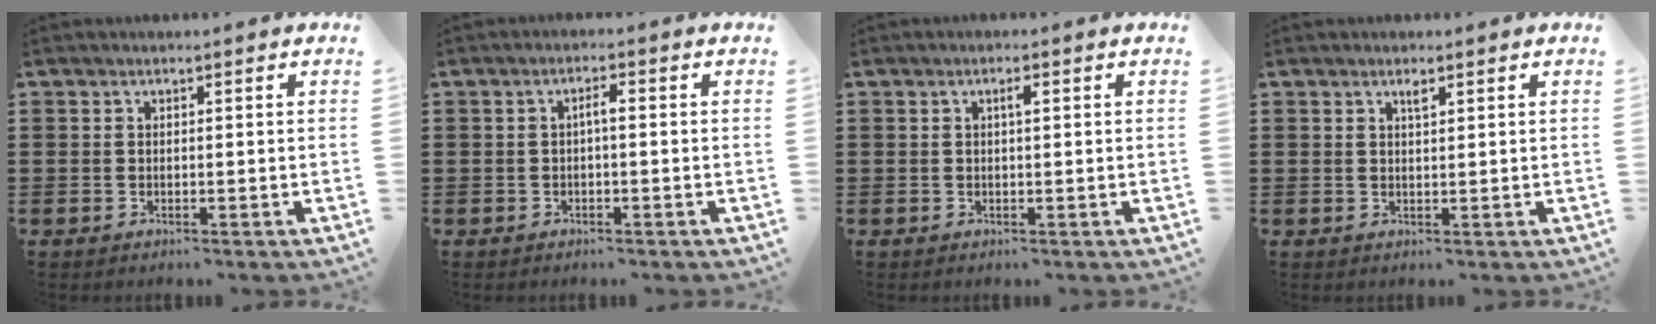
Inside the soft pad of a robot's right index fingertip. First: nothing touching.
{"total": 1.7, "force": [-0.3, 0.3, 1.6], "torque": [-0.031, 0.003, -0.008]}
{"total": 1.3, "force": [0.3, 0.3, 1.2], "torque": [-0.023, 0.003, 0.005]}
{"total": 1.2, "force": [0.7, 0.2, 0.9], "torque": [-0.019, 0.001, 0.012]}